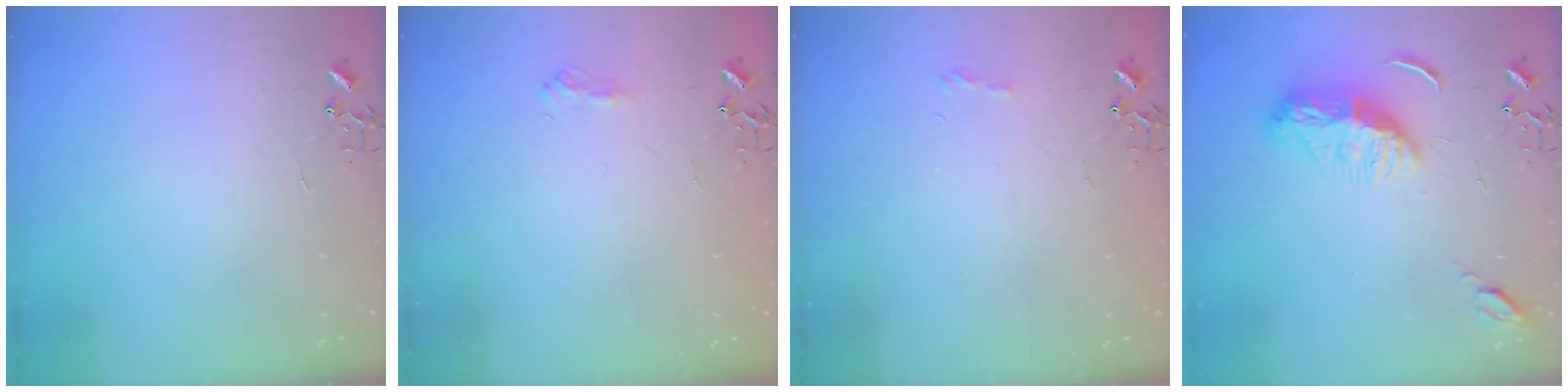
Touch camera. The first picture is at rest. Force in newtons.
{"total": 6.9, "press": 6.9, "slide": 1.0}
{"total": 7.0, "press": 6.9, "slide": 0.5}
{"total": 11.0, "press": 11.0, "slide": 0.4}